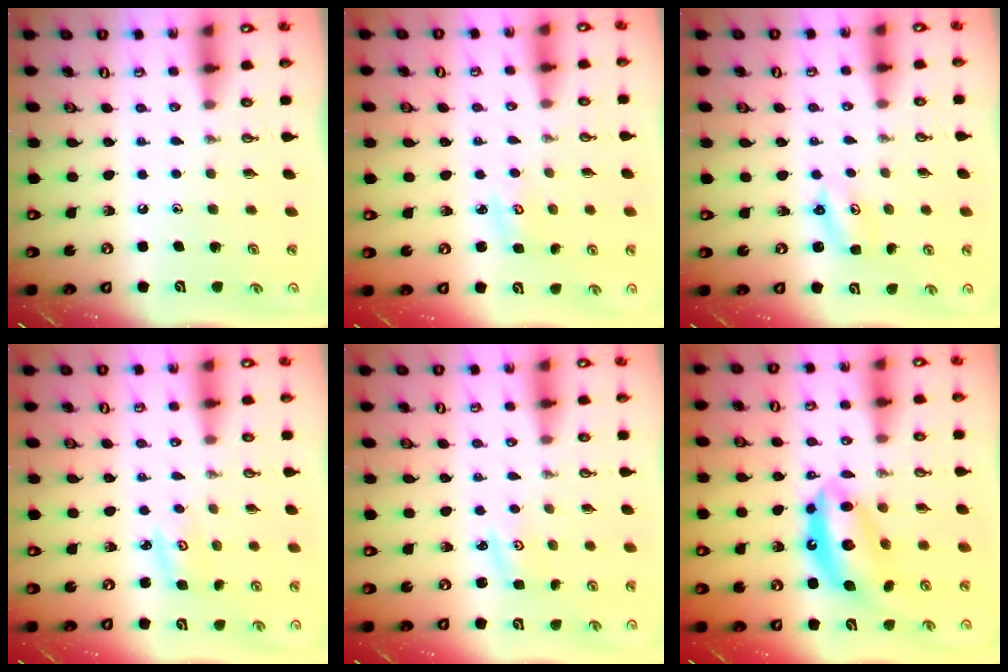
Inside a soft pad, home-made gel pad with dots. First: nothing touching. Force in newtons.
{"total": 2.3, "press": 2.2, "slide": 0.3}
{"total": 2.7, "press": 2.7, "slide": 0.3}
{"total": 2.8, "press": 2.8, "slide": 0.3}
{"total": 2.3, "press": 2.2, "slide": 0.4}
{"total": 13.4, "press": 13.4, "slide": 1.0}